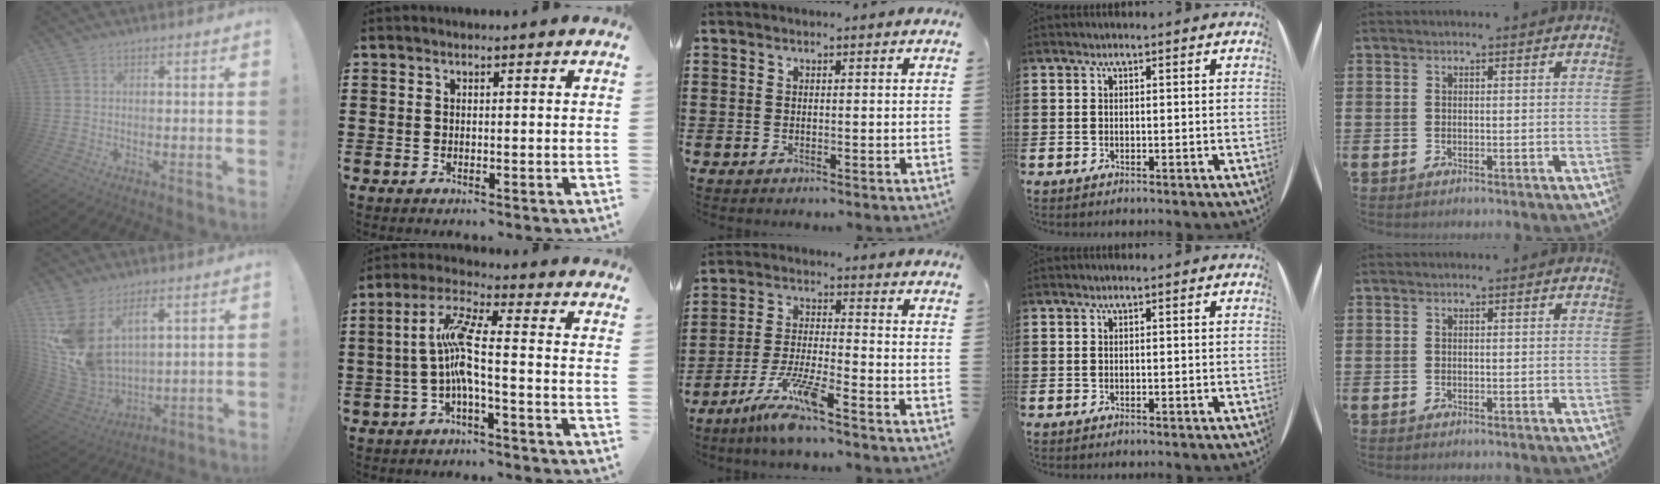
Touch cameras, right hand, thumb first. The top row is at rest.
{"thumb": {"total": 15.3, "force": [6.9, 9.8, 9.6], "torque": [-0.207, -0.050, 0.133]}, "index": {"total": 7.7, "force": [-1.3, 1.1, 7.5], "torque": [-0.164, -0.006, -0.032]}, "middle": {"total": 8.1, "force": [-6.2, 0.3, 5.2], "torque": [-0.115, -0.014, -0.121]}}